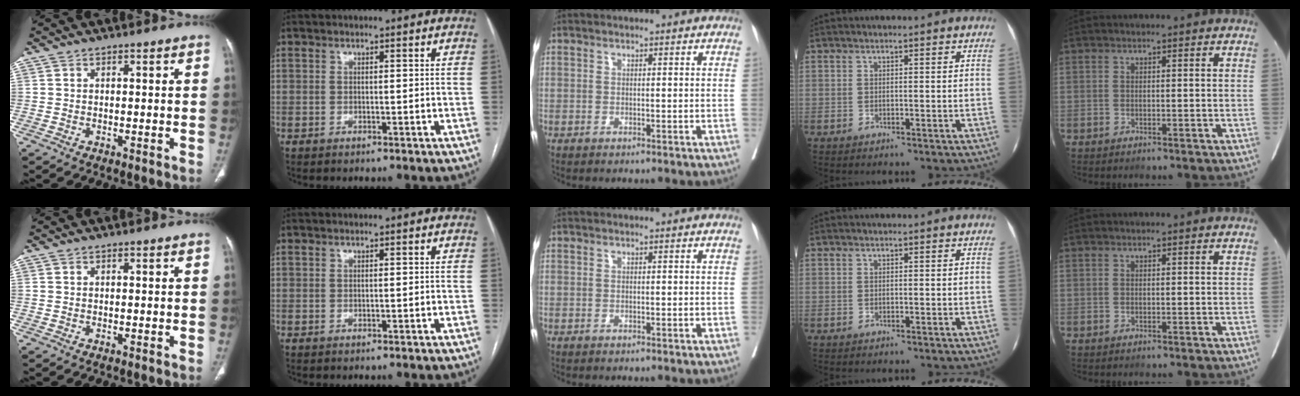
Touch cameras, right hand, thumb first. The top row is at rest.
{}